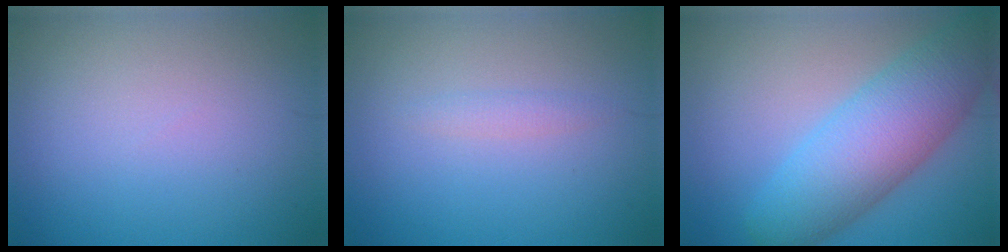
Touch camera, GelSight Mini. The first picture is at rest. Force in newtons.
{"total": 0.9, "press": 0.9, "slide": 0.0}
{"total": 8.2, "press": 8.2, "slide": 0.3}